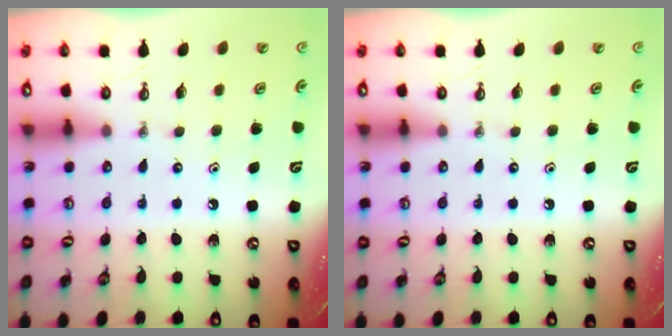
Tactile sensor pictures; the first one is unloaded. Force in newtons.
{"total": 0.0}